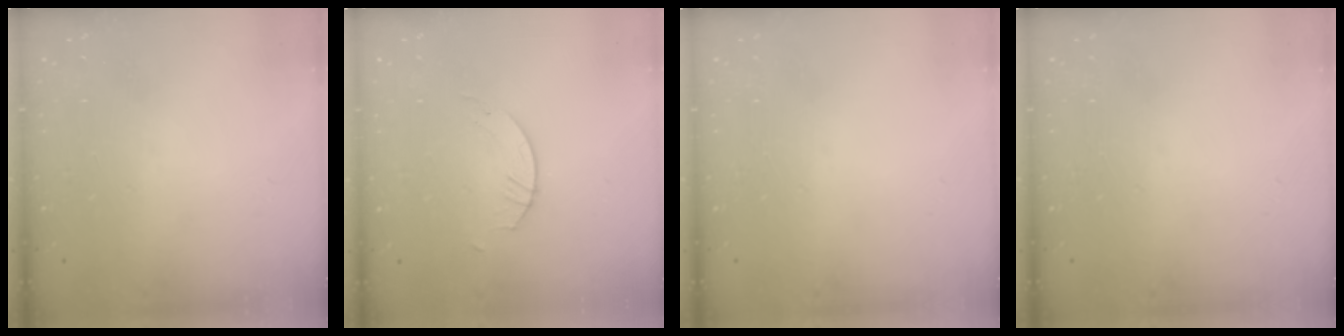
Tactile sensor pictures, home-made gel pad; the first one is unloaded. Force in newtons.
{"total": 2.6, "press": 2.6, "slide": 0.2}
{"total": 0.0}
{"total": 0.0}